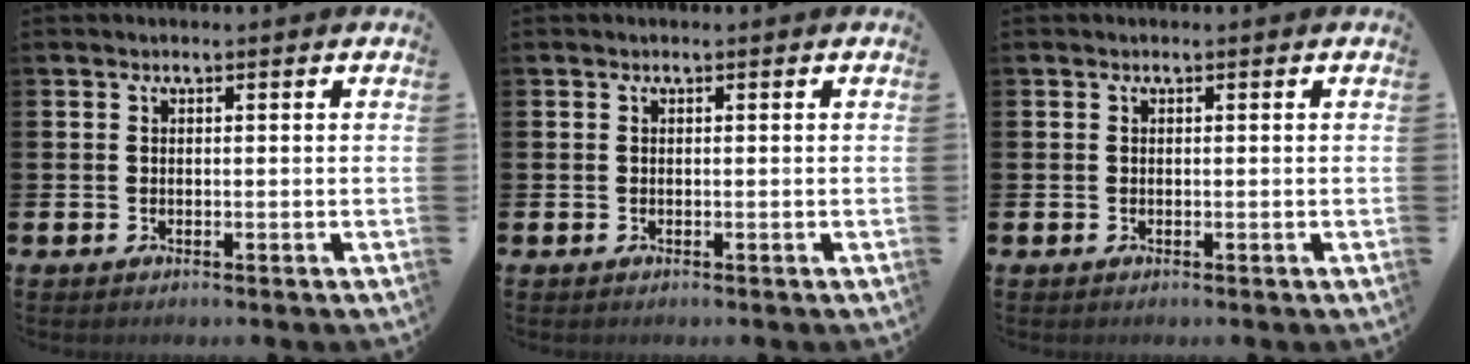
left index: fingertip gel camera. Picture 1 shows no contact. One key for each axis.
{"total": 0.0}
{"total": 0.0}